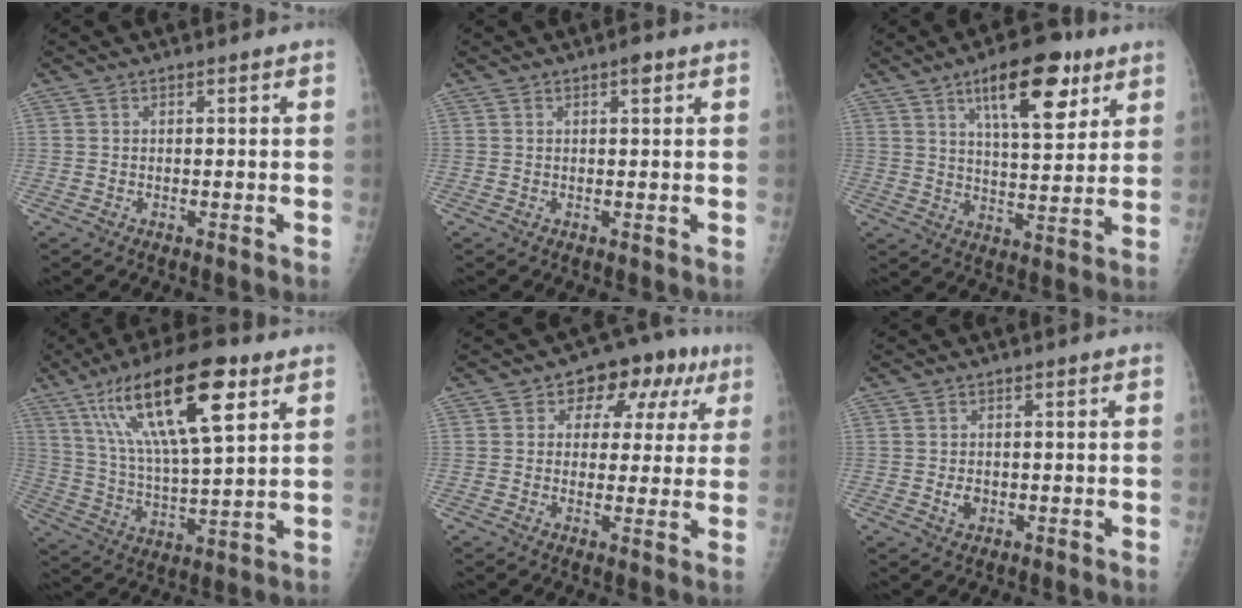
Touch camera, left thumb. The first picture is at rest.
{"total": 1.5, "force": [0.8, 0.5, 1.2], "torque": [-0.013, 0.000, 0.010]}
{"total": 14.4, "force": [7.7, 5.4, 10.9], "torque": [-0.136, -0.033, 0.118]}
{"total": 21.3, "force": [9.9, 5.9, 18.0], "torque": [-0.319, -0.013, 0.174]}
{"total": 10.9, "force": [4.1, 7.5, 6.8], "torque": [-0.029, 0.013, 0.048]}
{"total": 2.2, "force": [-0.3, 1.7, 1.3], "torque": [-0.013, 0.001, -0.001]}